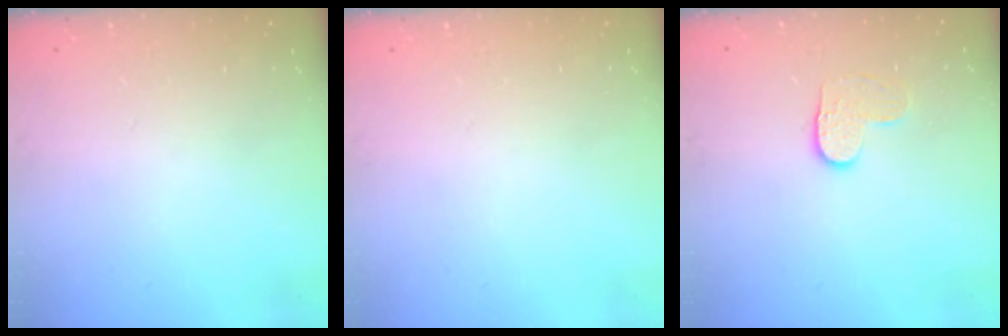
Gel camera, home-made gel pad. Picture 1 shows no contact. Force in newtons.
{"total": 0.0}
{"total": 4.3, "press": 4.3, "slide": 0.5}